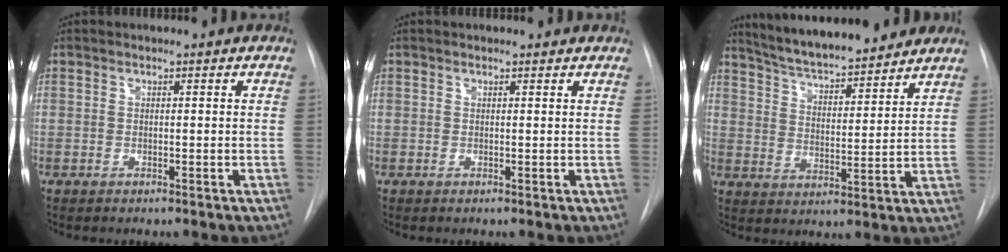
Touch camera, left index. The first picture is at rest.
{"total": 1.8, "force": [1.8, 0.5, 0.3], "torque": [-0.012, 0.009, 0.014]}
{"total": 16.3, "force": [14.5, 2.5, 7.0], "torque": [-0.113, 0.011, 0.224]}